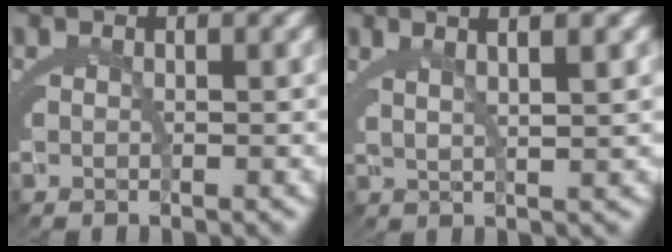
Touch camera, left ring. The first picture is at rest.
{"total": 5.6, "force": [3.6, 1.2, 4.0], "torque": [-0.047, 0.020, 0.053]}